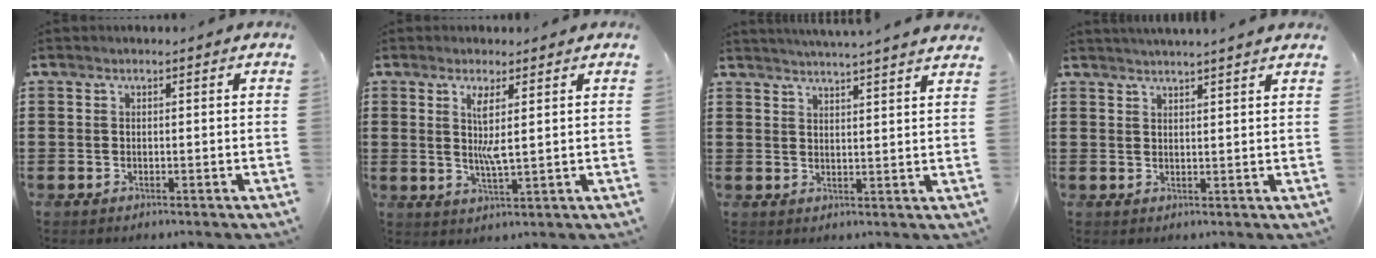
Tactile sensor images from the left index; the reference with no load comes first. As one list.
[{"total": 4.3, "force": [1.4, 0.4, 4.1], "torque": [-0.084, -0.005, 0.022]}, {"total": 3.4, "force": [3.2, -0.9, 0.4], "torque": [-0.018, -0.019, 0.057]}, {"total": 2.1, "force": [2.0, -0.5, 0.2], "torque": [-0.009, -0.005, 0.038]}]